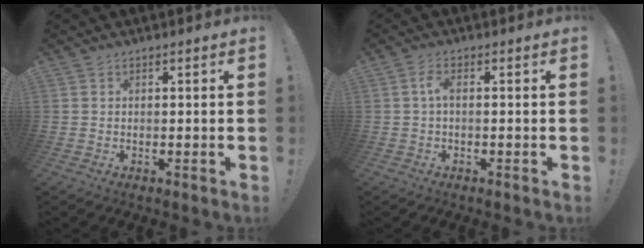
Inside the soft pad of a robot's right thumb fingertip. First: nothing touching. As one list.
[{"total": 3.1, "force": [-0.1, 0.9, 3.0], "torque": [-0.066, 0.002, -0.004]}]